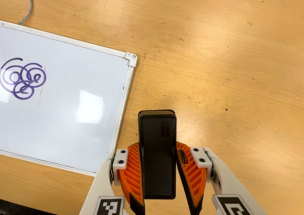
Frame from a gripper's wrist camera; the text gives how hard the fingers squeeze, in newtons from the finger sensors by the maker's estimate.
{"total": 6.9, "left": 5.3, "right": 8.5}